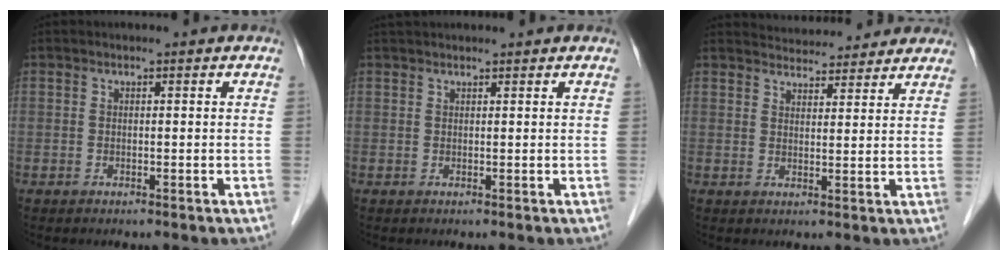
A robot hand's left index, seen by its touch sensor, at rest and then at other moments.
{"total": 3.7, "force": [3.5, 0.2, 1.2], "torque": [-0.012, 0.037, 0.051]}
{"total": 9.8, "force": [9.3, 2.2, 2.0], "torque": [-0.020, 0.020, 0.117]}